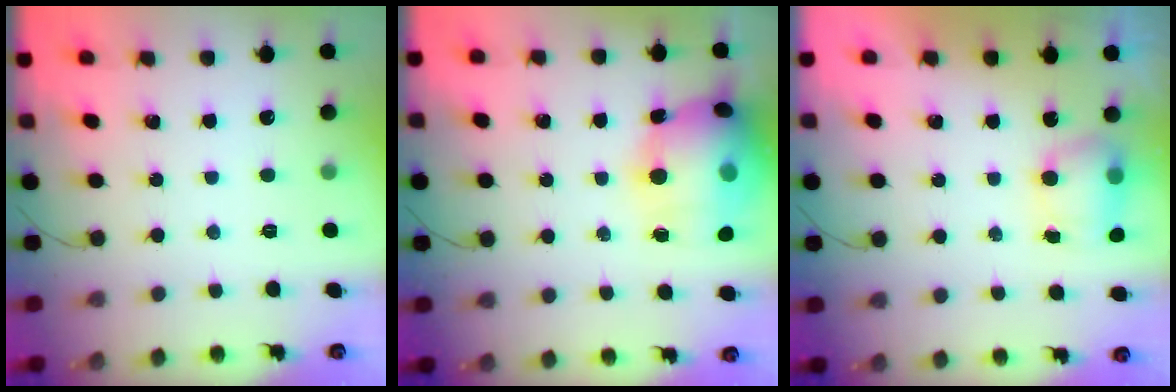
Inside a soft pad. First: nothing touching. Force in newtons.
{"total": 20.1, "press": 19.8, "slide": 3.7}
{"total": 6.6, "press": 6.6, "slide": 0.6}